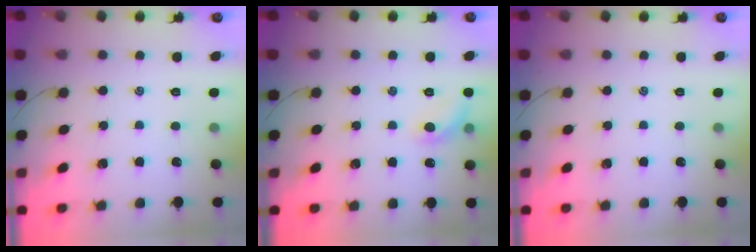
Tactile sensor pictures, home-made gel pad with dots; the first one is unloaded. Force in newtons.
{"total": 7.4, "press": 7.3, "slide": 0.9}
{"total": 0.0}